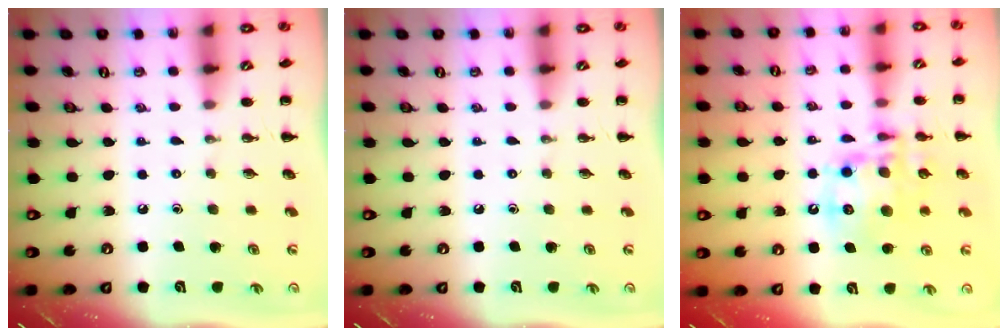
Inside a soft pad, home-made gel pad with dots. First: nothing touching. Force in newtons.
{"total": 0.0}
{"total": 13.9, "press": 13.6, "slide": 2.8}